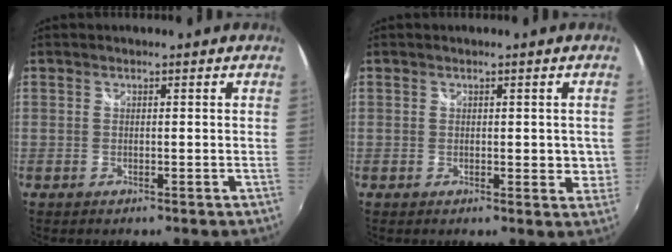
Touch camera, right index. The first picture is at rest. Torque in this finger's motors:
{"motor_torque": [1.54, 0.60, 0.23, 0.02]}